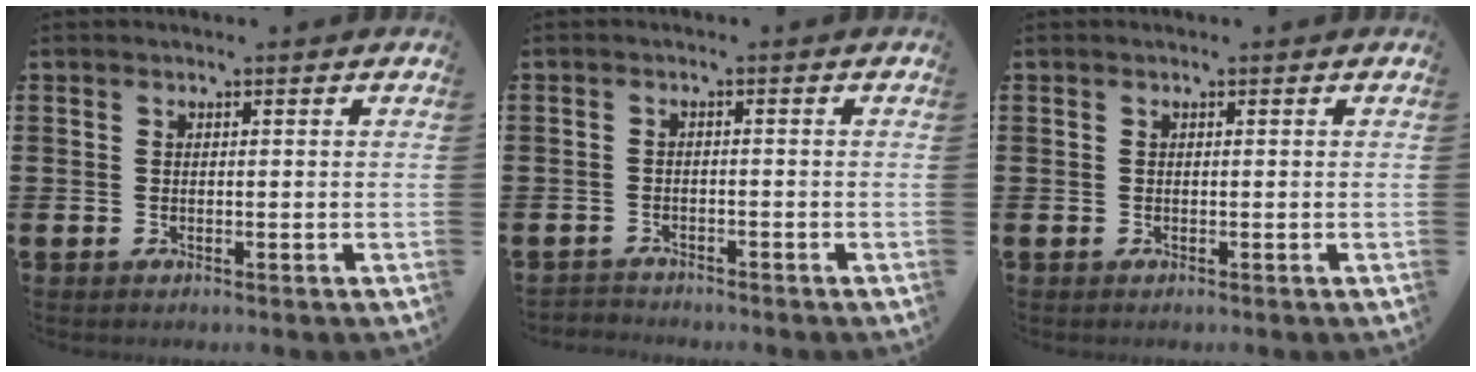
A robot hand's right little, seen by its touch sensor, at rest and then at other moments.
{"total": 1.2, "force": [-1.2, 0.2, -0.2], "torque": [-0.001, 0.004, -0.028]}
{"total": 0.0}